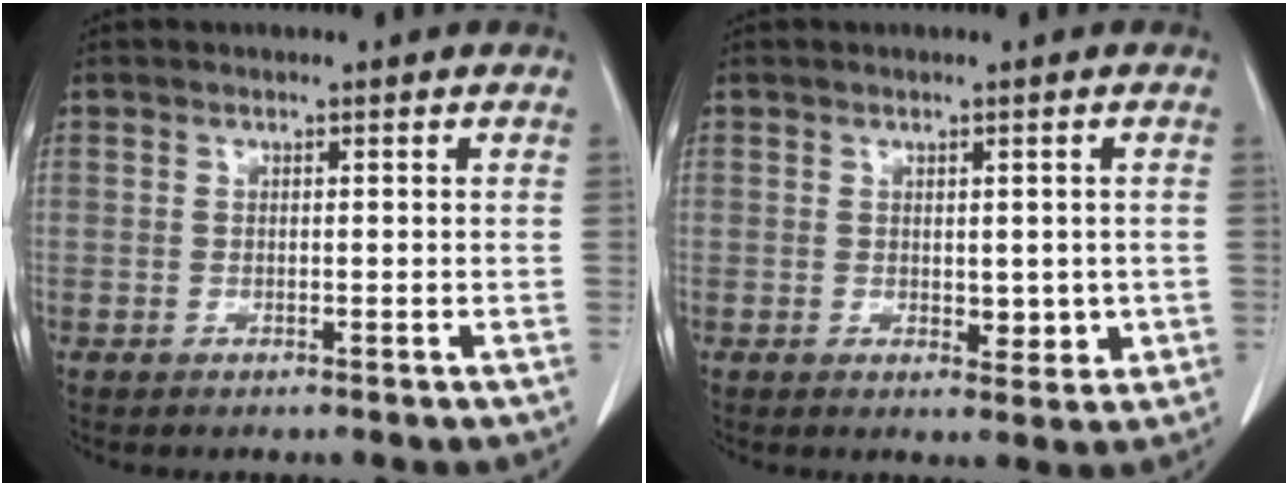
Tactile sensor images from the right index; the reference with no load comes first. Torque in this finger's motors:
{"motor_torque": [0.04, 0.12, 0.06, 0.02]}